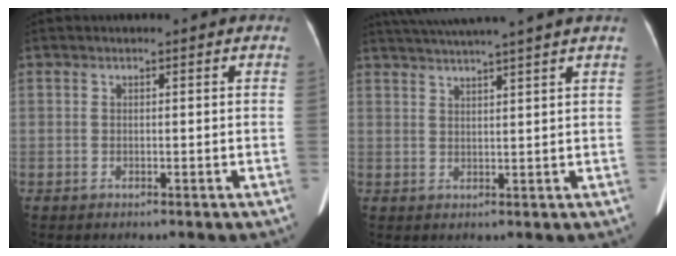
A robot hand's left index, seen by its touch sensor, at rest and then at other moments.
{"total": 10.0, "force": [8.5, -1.9, 4.8], "torque": [-0.083, 0.013, 0.120]}